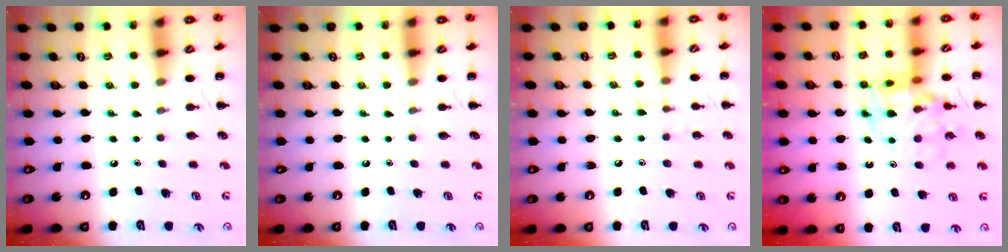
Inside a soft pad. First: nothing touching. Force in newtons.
{"total": 0.0}
{"total": 6.3, "press": 5.9, "slide": 2.2}
{"total": 15.6, "press": 15.4, "slide": 2.2}